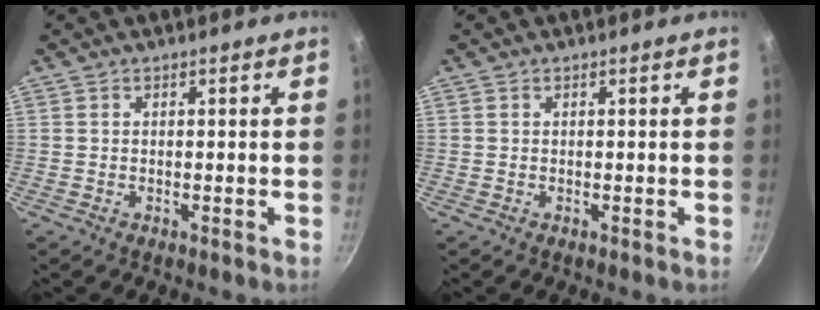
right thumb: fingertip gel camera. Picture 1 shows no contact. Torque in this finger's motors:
{"motor_torque": [-0.22, 0.29, -0.52, 0.02, 0.00]}